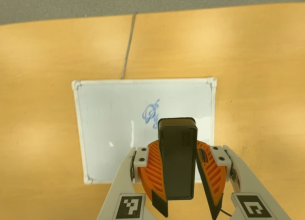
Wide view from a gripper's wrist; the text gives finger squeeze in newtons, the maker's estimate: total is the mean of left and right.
{"total": 10.6, "left": 10.6, "right": 10.5}